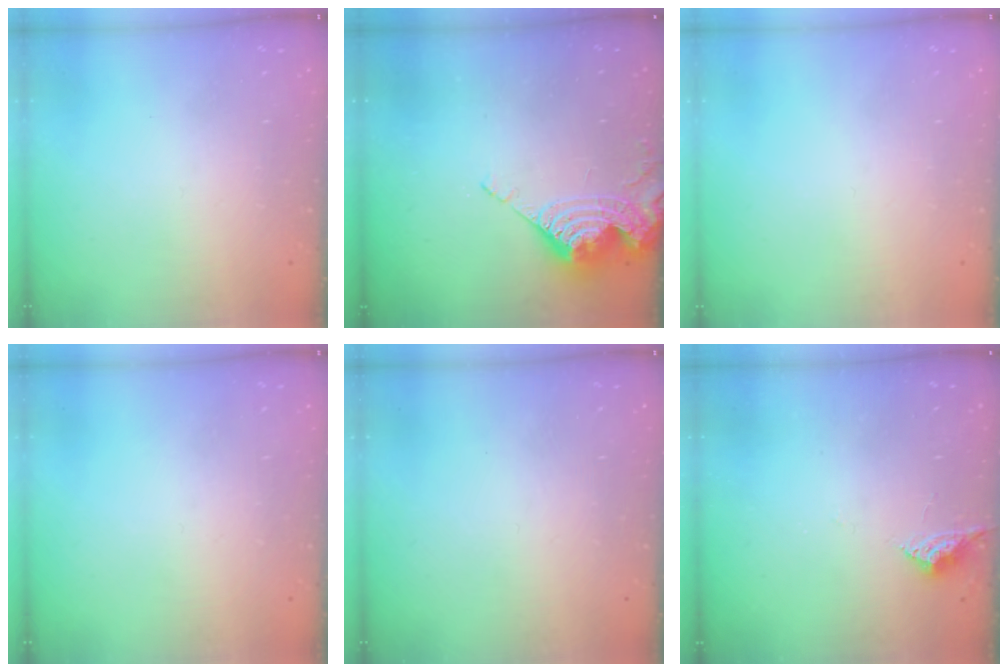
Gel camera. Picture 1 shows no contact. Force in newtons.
{"total": 9.2, "press": 9.2, "slide": 0.9}
{"total": 0.0}
{"total": 0.0}
{"total": 0.0}
{"total": 4.2, "press": 4.2, "slide": 0.6}